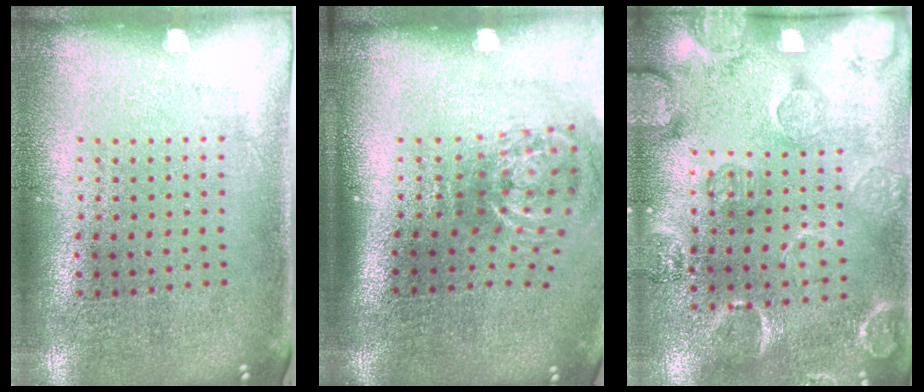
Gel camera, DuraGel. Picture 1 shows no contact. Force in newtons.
{"total": 2.1, "press": 1.3, "slide": 1.7}
{"total": 2.6, "press": 1.9, "slide": 1.8}